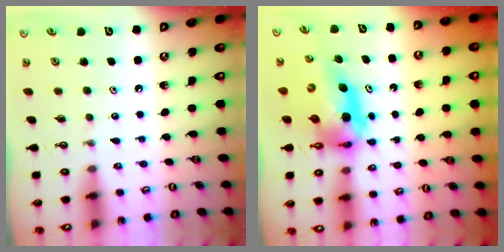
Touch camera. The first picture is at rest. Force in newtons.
{"total": 9.9, "press": 9.9, "slide": 1.1}